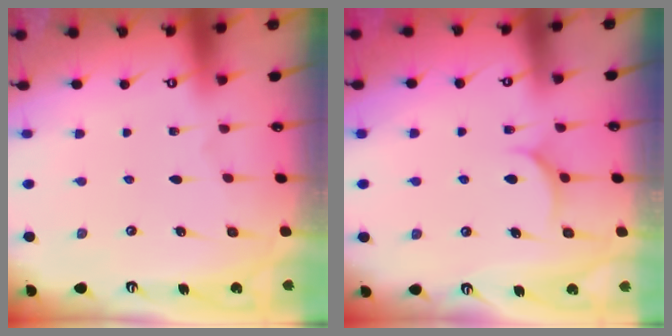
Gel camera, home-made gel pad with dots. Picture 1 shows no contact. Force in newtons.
{"total": 5.0, "press": 5.0, "slide": 0.6}